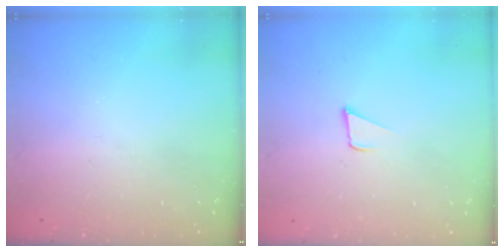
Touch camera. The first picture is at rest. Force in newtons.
{"total": 1.7, "press": 1.7, "slide": 0.1}